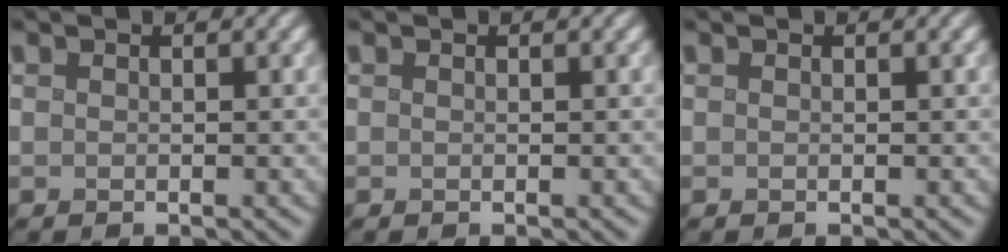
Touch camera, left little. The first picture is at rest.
{"total": 0.0}
{"total": 0.0}